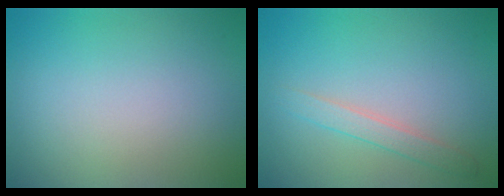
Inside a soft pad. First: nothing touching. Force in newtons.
{"total": 1.8, "press": 1.8, "slide": 0.1}